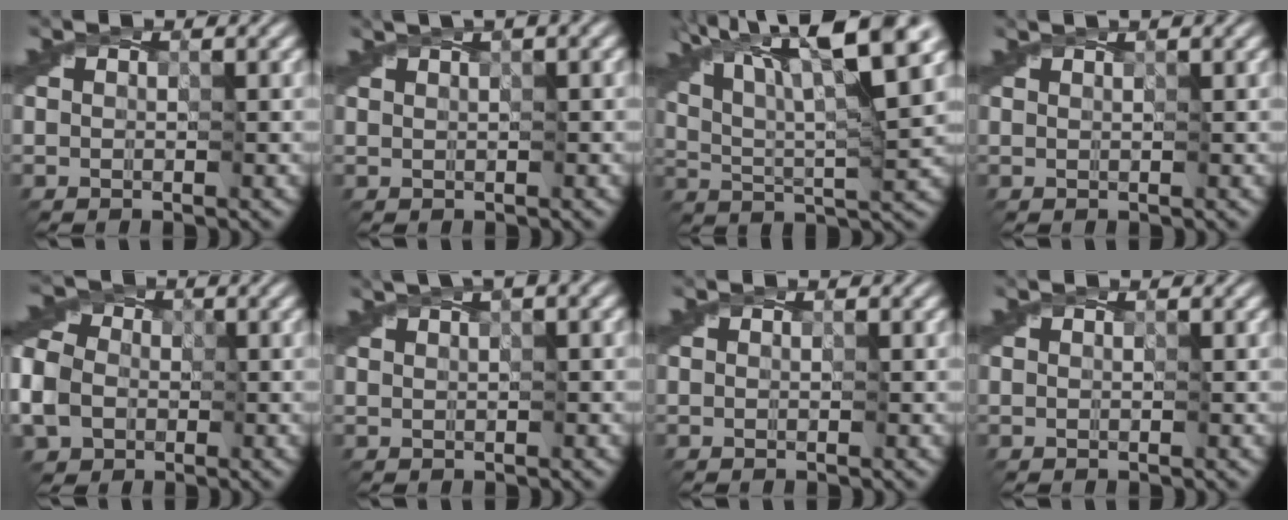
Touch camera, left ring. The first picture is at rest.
{"total": 2.1, "force": [1.0, 0.3, 1.9], "torque": [-0.024, 0.008, 0.010]}
{"total": 11.7, "force": [6.8, 2.7, 9.2], "torque": [-0.160, 0.021, 0.115]}
{"total": 0.9, "force": [0.6, -0.1, 0.6], "torque": [-0.010, 0.004, 0.005]}
{"total": 8.5, "force": [-3.4, 6.7, 3.9], "torque": [-0.097, -0.022, -0.069]}
{"total": 2.5, "force": [1.2, 0.4, 2.2], "torque": [-0.031, 0.008, 0.013]}
{"total": 0.0}
{"total": 0.0}